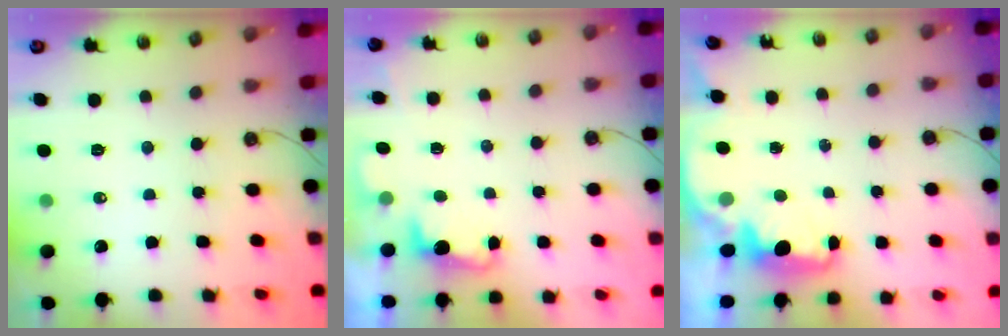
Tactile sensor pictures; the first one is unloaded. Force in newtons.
{"total": 1.8, "press": 1.5, "slide": 0.9}
{"total": 2.4, "press": 2.3, "slide": 0.8}